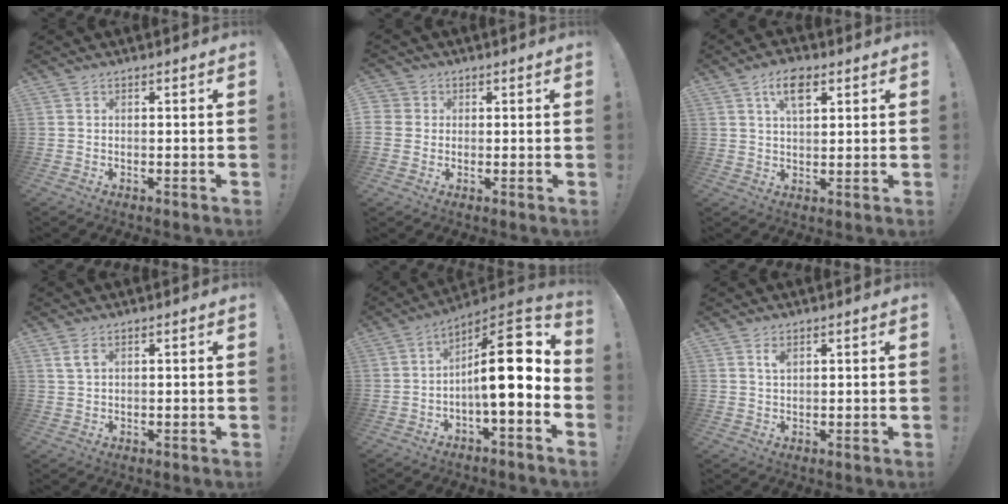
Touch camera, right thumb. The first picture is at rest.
{"total": 5.5, "force": [0.8, 5.4, 0.9], "torque": [-0.022, 0.001, 0.017]}
{"total": 7.8, "force": [3.5, 4.2, 5.5], "torque": [-0.092, 0.000, 0.062]}
{"total": 3.0, "force": [1.3, 1.4, 2.3], "torque": [-0.040, -0.001, 0.024]}
{"total": 16.8, "force": [0.3, 5.2, 15.9], "torque": [-0.225, 0.002, 0.004]}
{"total": 2.2, "force": [1.1, 0.9, 1.6], "torque": [-0.026, -0.002, 0.017]}